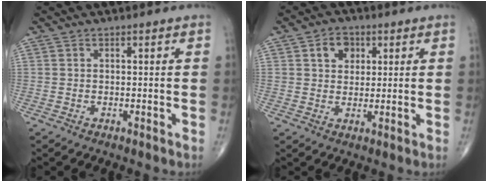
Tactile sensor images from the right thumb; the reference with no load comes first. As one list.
[{"total": 5.0, "force": [1.9, 3.9, 2.5], "torque": [-0.014, -0.003, 0.028]}]